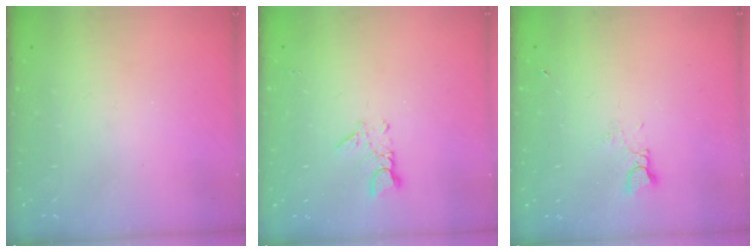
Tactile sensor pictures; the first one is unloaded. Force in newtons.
{"total": 2.4, "press": 2.4, "slide": 0.2}
{"total": 1.9, "press": 1.9, "slide": 0.1}